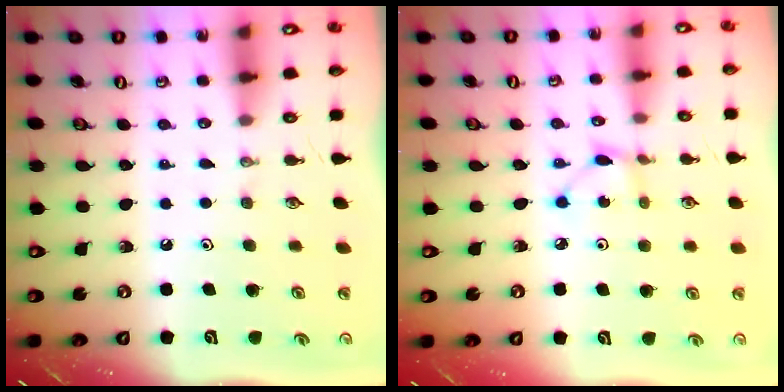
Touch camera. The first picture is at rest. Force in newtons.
{"total": 1.9, "press": 1.9, "slide": 0.3}